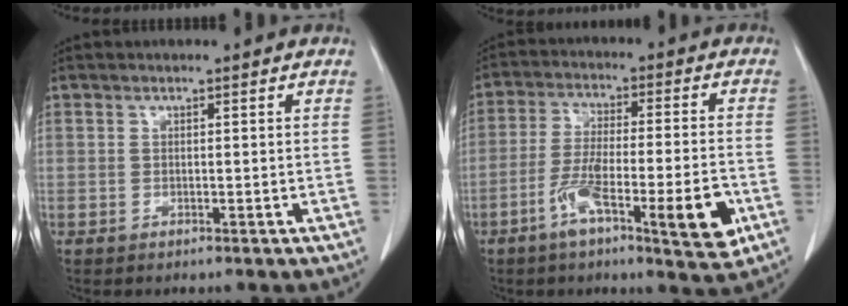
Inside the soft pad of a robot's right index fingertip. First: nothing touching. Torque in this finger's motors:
{"motor_torque": [1.32, -0.82, 0.29, 0.10]}